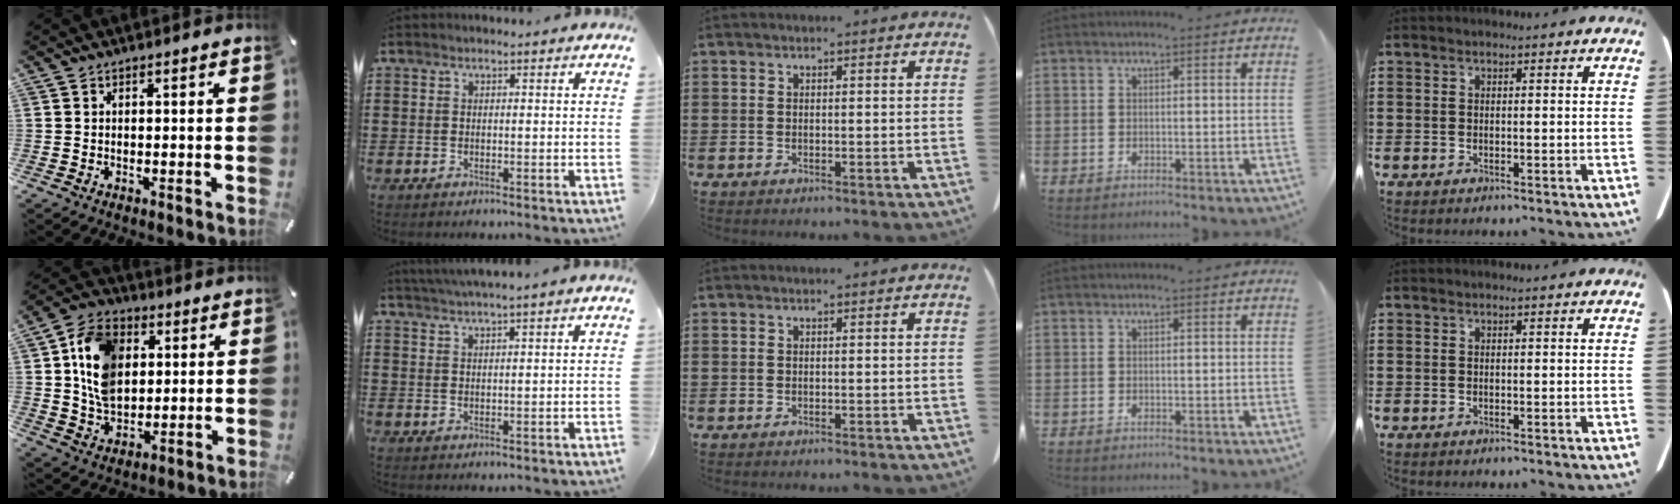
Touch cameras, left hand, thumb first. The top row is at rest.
{"thumb": {"total": 13.2, "force": [2.8, 10.2, 7.9], "torque": [-0.160, 0.012, 0.055]}, "index": {"total": 2.3, "force": [2.1, -0.7, 0.9], "torque": [-0.020, -0.002, 0.039]}}